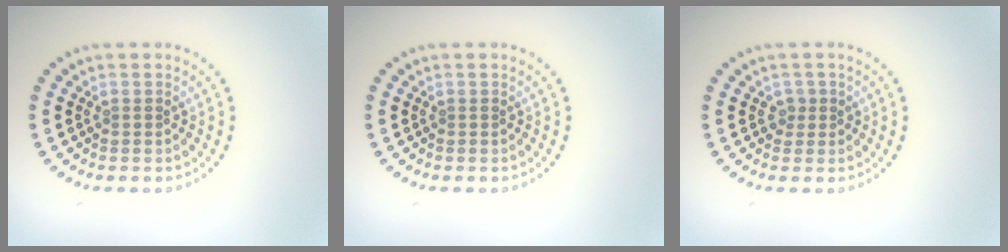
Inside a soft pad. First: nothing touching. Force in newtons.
{"total": 0.0}
{"total": 1.1, "press": 0.8, "slide": 0.8}